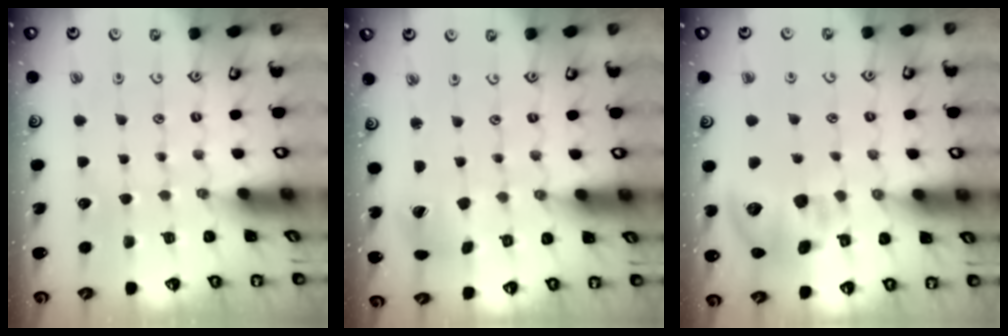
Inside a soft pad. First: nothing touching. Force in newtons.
{"total": 4.3, "press": 4.2, "slide": 0.5}
{"total": 13.1, "press": 13.0, "slide": 2.0}